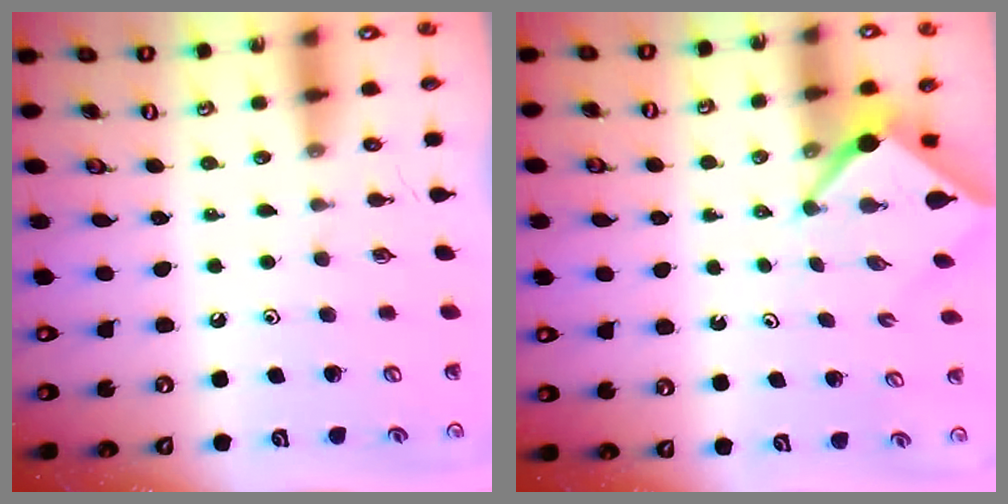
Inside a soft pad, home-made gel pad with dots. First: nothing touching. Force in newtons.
{"total": 3.6, "press": 3.6, "slide": 0.3}